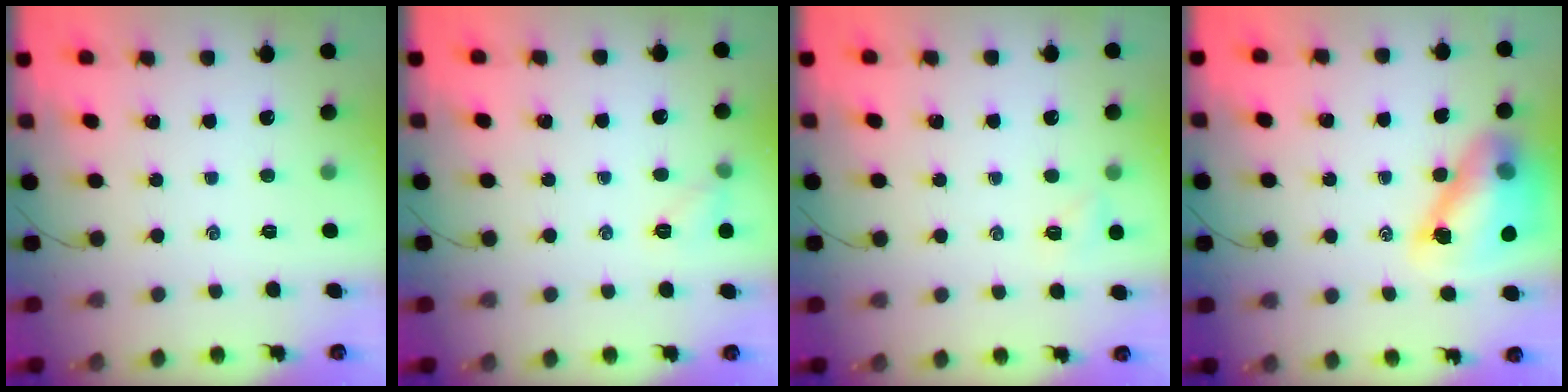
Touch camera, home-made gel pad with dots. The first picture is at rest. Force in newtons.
{"total": 6.0, "press": 5.7, "slide": 1.8}
{"total": 4.4, "press": 4.2, "slide": 1.2}
{"total": 13.6, "press": 13.0, "slide": 3.9}